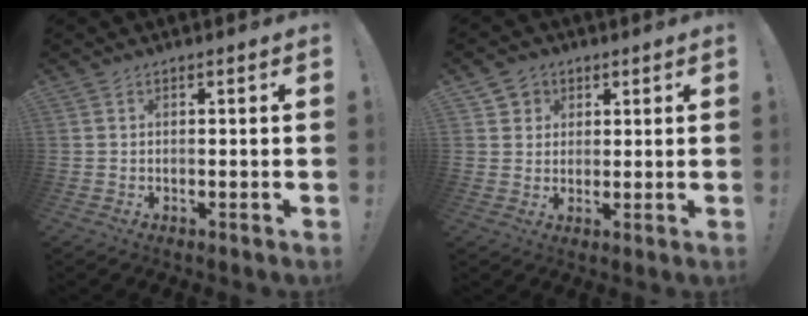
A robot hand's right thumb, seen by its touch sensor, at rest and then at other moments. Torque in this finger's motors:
{"motor_torque": [0.17, -0.13, -0.27, 0.16, 0.07]}